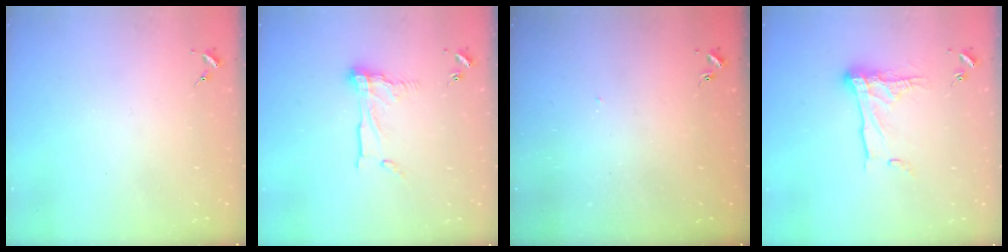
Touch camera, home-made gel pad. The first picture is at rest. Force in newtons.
{"total": 11.1, "press": 11.0, "slide": 0.9}
{"total": 2.7, "press": 2.7, "slide": 0.1}
{"total": 13.3, "press": 13.3, "slide": 1.1}